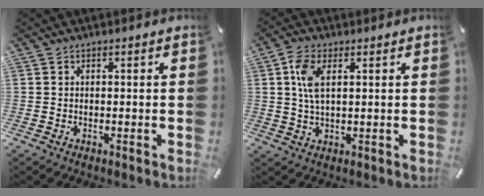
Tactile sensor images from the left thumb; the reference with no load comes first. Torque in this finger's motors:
{"motor_torque": [-0.01, 0.14, 0.26, -0.04, -0.07]}